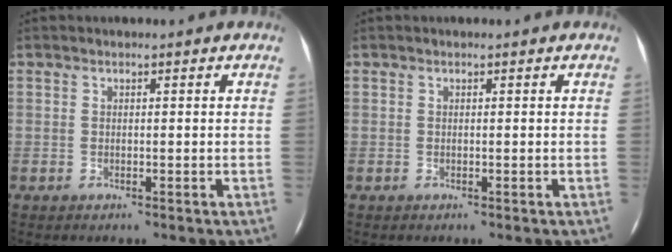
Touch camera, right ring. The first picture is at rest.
{"total": 0.0}